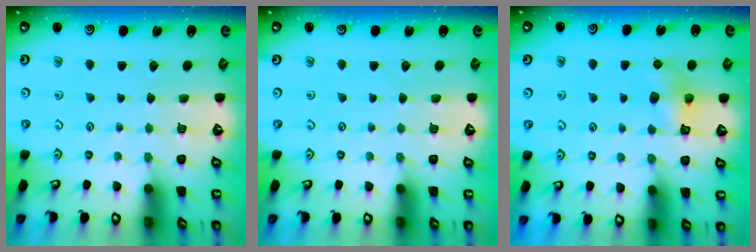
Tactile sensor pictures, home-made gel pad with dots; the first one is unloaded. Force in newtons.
{"total": 0.0}
{"total": 7.8, "press": 7.8, "slide": 0.5}